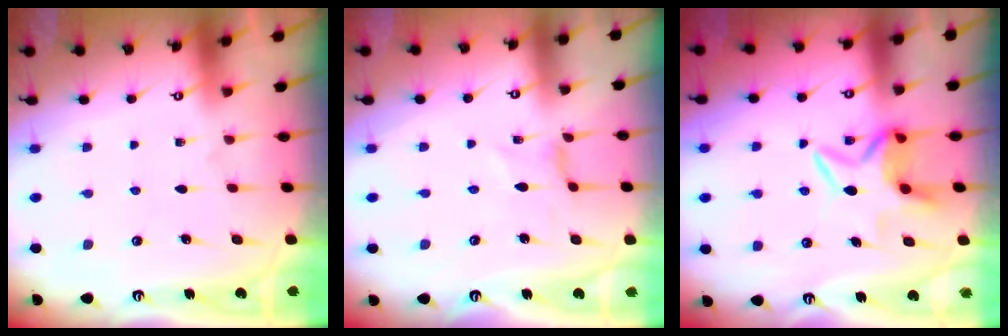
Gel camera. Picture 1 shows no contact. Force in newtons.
{"total": 0.0}
{"total": 6.8, "press": 6.8, "slide": 1.0}